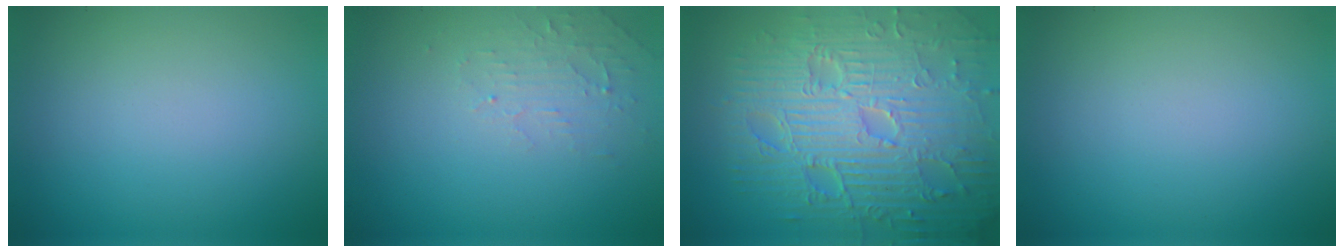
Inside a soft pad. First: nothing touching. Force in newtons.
{"total": 2.0, "press": 1.9, "slide": 0.4}
{"total": 12.0, "press": 7.8, "slide": 9.1}
{"total": 0.0}